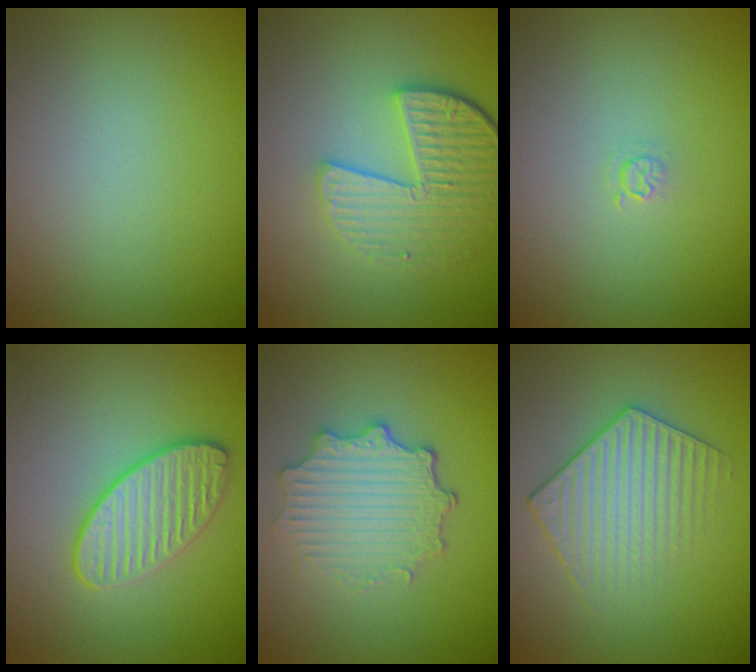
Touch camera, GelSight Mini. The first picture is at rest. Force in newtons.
{"total": 5.7, "press": 4.2, "slide": 3.9}
{"total": 0.7, "press": 0.3, "slide": 0.6}
{"total": 3.4, "press": 3.2, "slide": 1.0}
{"total": 4.4, "press": 3.7, "slide": 2.5}
{"total": 3.6, "press": 3.2, "slide": 1.6}